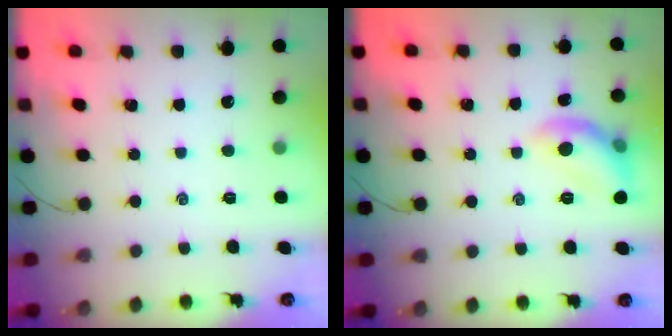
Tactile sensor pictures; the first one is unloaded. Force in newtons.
{"total": 10.0, "press": 9.9, "slide": 1.0}